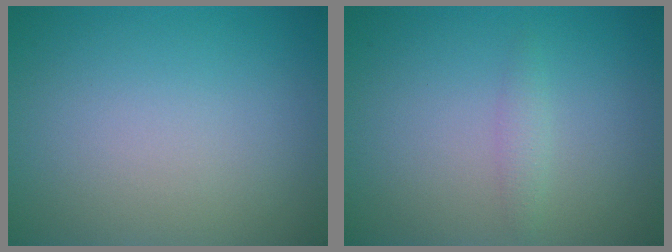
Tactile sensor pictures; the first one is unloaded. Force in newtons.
{"total": 1.0, "press": 1.0, "slide": 0.0}